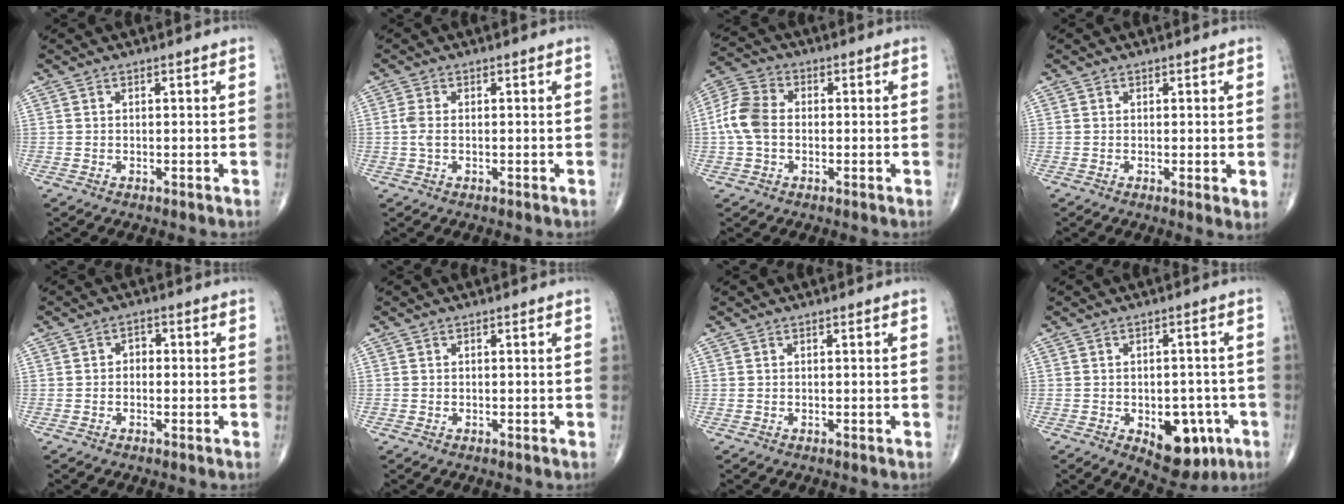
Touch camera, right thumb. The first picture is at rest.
{"total": 2.0, "force": [-0.1, 1.0, 1.8], "torque": [-0.050, 0.002, -0.003]}
{"total": 8.1, "force": [-0.5, 5.7, 5.7], "torque": [-0.120, 0.023, -0.021]}
{"total": 1.9, "force": [0.1, 0.5, 1.8], "torque": [-0.031, -0.008, -0.002]}
{"total": 2.0, "force": [-0.3, 1.6, 1.2], "torque": [-0.004, 0.011, -0.011]}
{"total": 0.0}
{"total": 0.0}
{"total": 10.9, "force": [-4.1, 6.4, 7.9], "torque": [-0.065, 0.016, -0.043]}